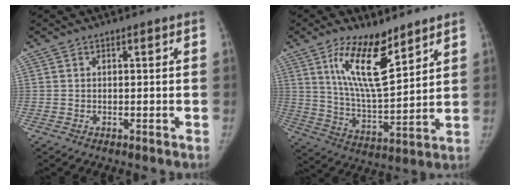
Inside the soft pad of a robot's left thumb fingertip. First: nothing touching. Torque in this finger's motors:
{"motor_torque": [0.25, 0.28, 1.84, -0.92, 0.39]}